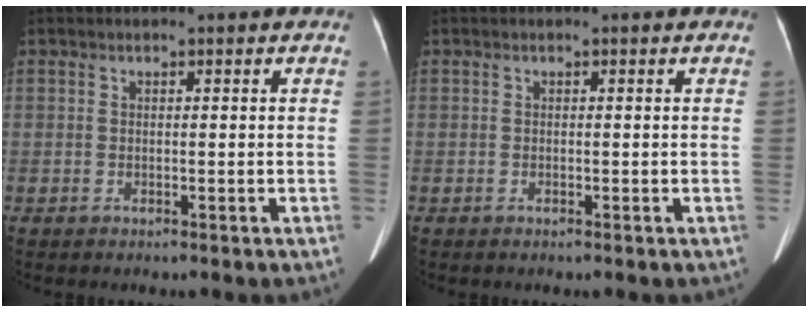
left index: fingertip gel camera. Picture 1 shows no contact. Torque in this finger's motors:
{"motor_torque": [0.02, -0.02, -0.02, -0.01]}